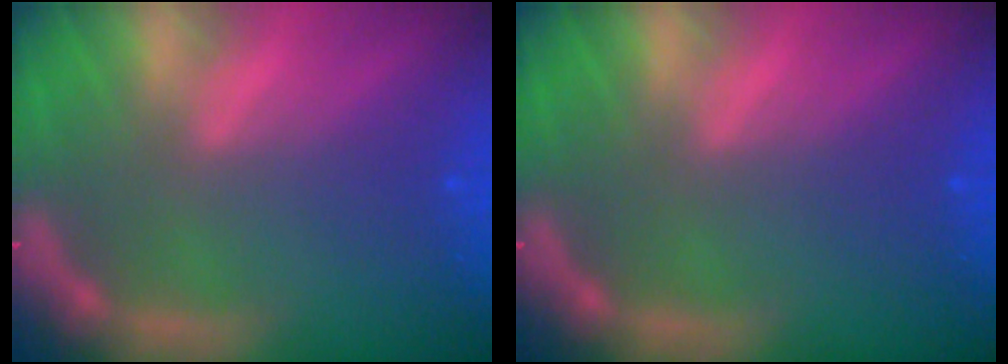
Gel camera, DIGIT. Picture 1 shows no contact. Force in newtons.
{"total": 0.0}